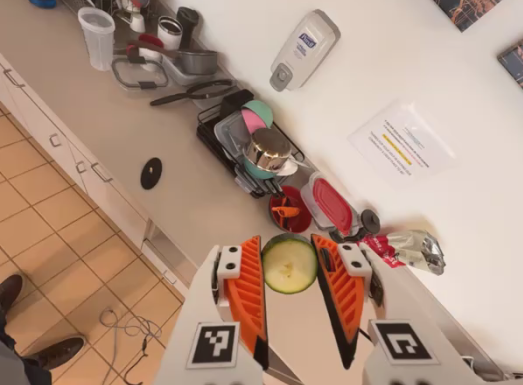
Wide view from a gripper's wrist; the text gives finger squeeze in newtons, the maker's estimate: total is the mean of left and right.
{"total": 8.3, "left": 8.2, "right": 8.3}